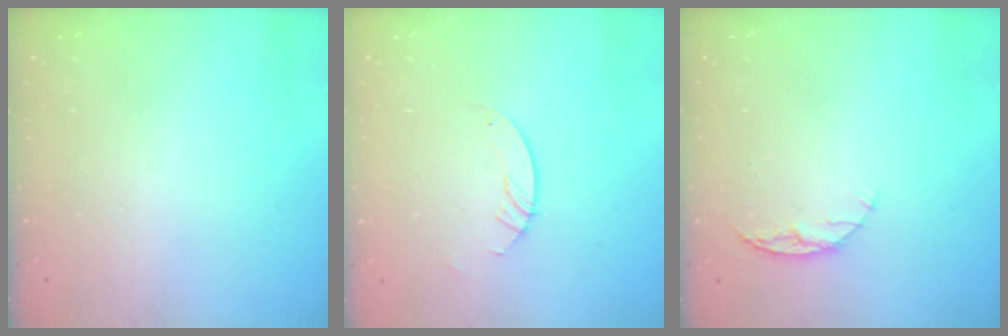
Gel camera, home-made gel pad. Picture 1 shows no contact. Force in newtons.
{"total": 2.1, "press": 2.1, "slide": 0.2}
{"total": 6.1, "press": 6.0, "slide": 0.7}